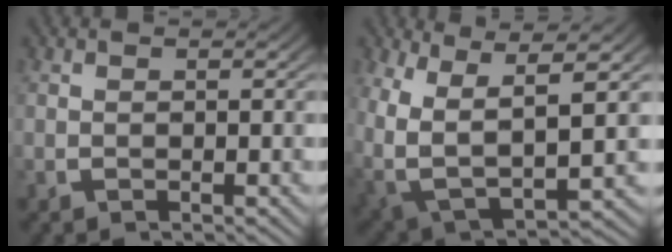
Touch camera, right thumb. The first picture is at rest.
{"total": 11.3, "force": [-1.5, 8.4, 7.4], "torque": [-0.187, -0.068, -0.004]}